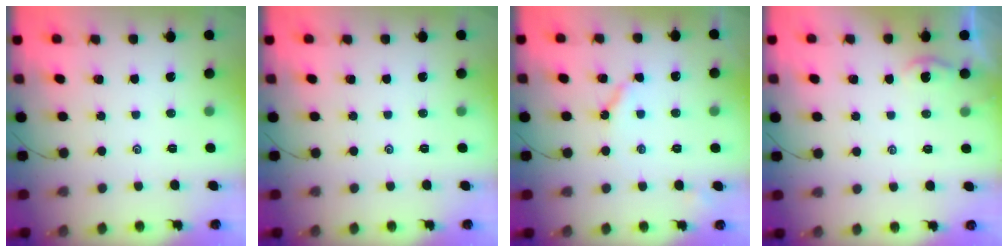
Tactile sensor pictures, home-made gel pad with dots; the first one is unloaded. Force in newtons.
{"total": 0.0}
{"total": 5.8, "press": 5.8, "slide": 0.8}
{"total": 0.6, "press": 0.6, "slide": 0.2}